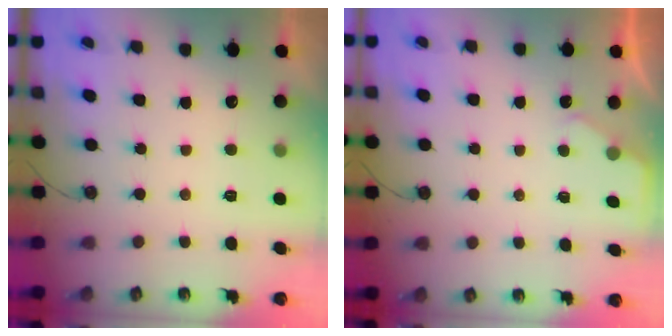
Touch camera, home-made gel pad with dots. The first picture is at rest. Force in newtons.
{"total": 1.9, "press": 1.9, "slide": 0.3}